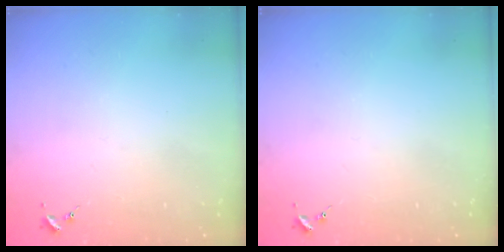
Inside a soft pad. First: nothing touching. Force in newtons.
{"total": 0.0}